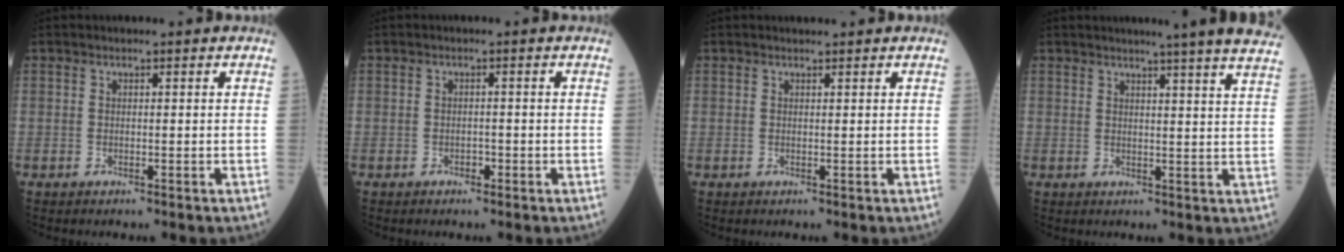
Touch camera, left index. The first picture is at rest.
{"total": 1.0, "force": [-0.6, 0.6, 0.5], "torque": [-0.008, 0.003, -0.010]}
{"total": 1.1, "force": [1.1, 0.0, 0.3], "torque": [-0.007, 0.009, 0.020]}
{"total": 13.2, "force": [11.7, -1.6, 6.0], "torque": [-0.080, -0.048, 0.114]}